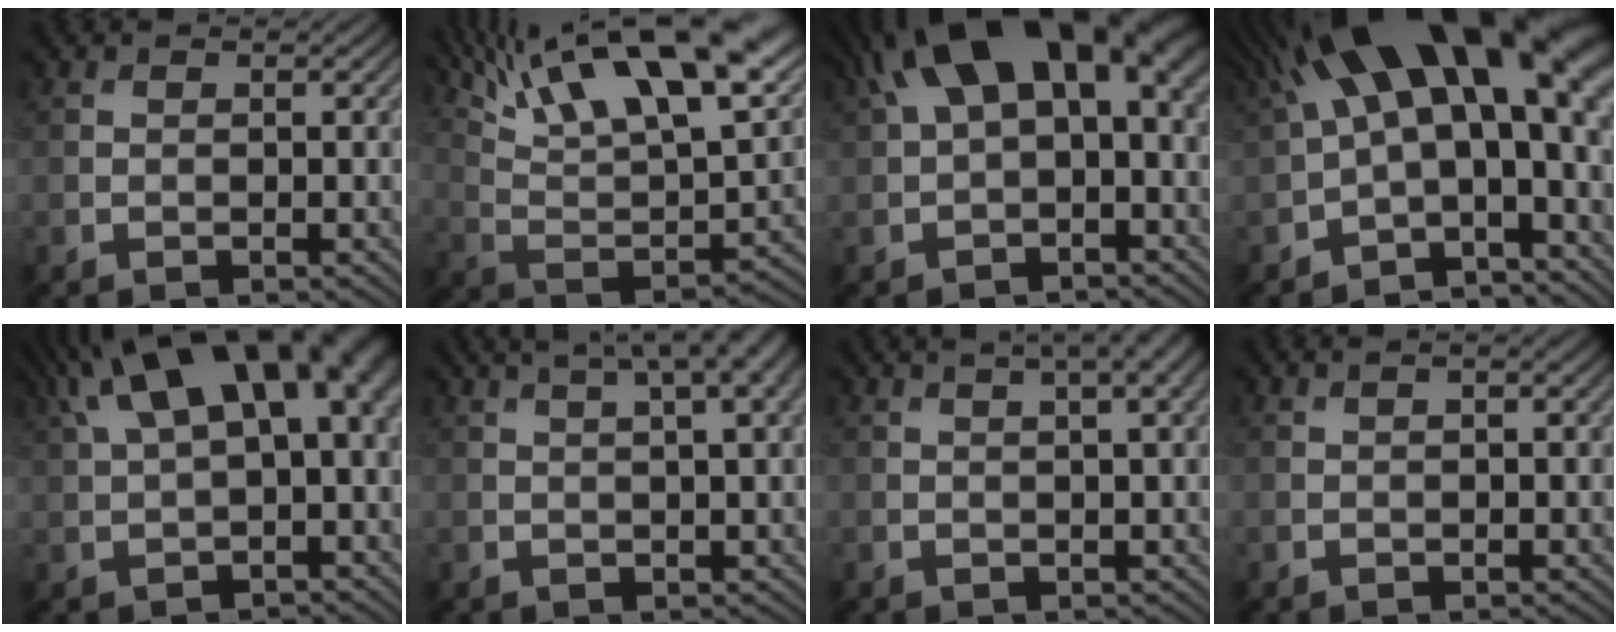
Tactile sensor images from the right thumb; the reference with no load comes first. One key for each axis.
{"total": 21.3, "fx": 13.3, "fy": 6.9, "fz": 15.1, "tx": -0.257, "ty": 0.041, "tz": 0.218}
{"total": 13.6, "fx": 3.5, "fy": 7.3, "fz": 10.9, "tx": -0.188, "ty": 0.015, "tz": 0.064}
{"total": 19.0, "fx": 4.3, "fy": 8.0, "fz": 16.7, "tx": -0.243, "ty": 0.015, "tz": 0.093}
{"total": 14.5, "fx": 4.5, "fy": 6.3, "fz": 12.2, "tx": -0.202, "ty": 0.025, "tz": 0.087}
{"total": 8.2, "fx": 4.2, "fy": 2.1, "fz": 6.7, "tx": -0.081, "ty": 0.029, "tz": 0.051}
{"total": 5.2, "fx": 2.7, "fy": 1.1, "fz": 4.3, "tx": -0.051, "ty": 0.017, "tz": 0.030}
{"total": 1.1, "fx": 0.7, "fy": 0.0, "fz": 0.9, "tx": -0.013, "ty": 0.004, "tz": 0.013}